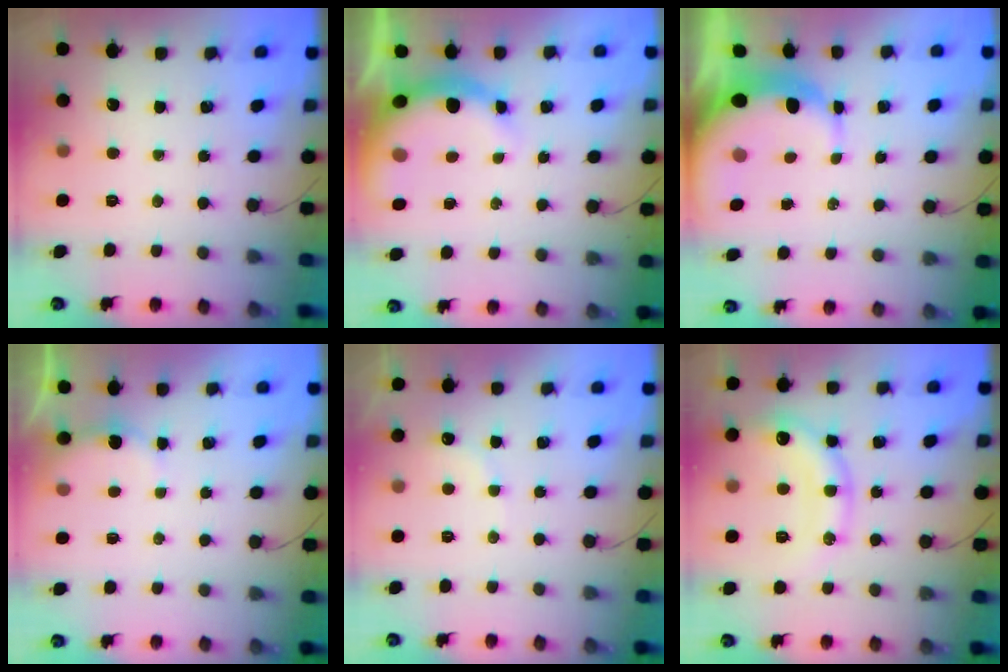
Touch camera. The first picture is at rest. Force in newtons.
{"total": 9.1, "press": 8.9, "slide": 1.7}
{"total": 8.0, "press": 7.9, "slide": 1.4}
{"total": 2.7, "press": 2.6, "slide": 0.6}
{"total": 7.2, "press": 7.2, "slide": 1.1}
{"total": 15.3, "press": 15.2, "slide": 1.9}